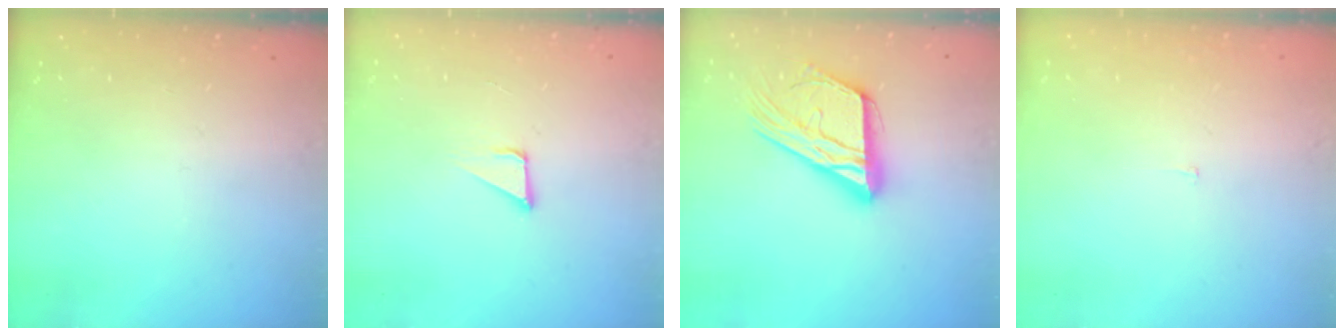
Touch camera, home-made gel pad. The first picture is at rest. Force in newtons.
{"total": 2.2, "press": 2.2, "slide": 0.2}
{"total": 18.7, "press": 18.6, "slide": 1.8}
{"total": 1.9, "press": 1.9, "slide": 0.1}